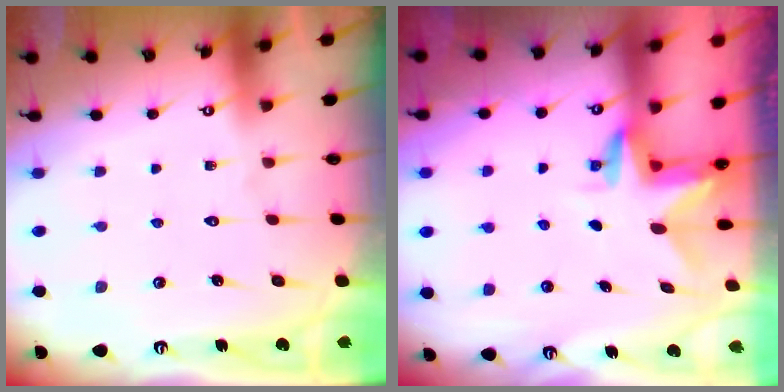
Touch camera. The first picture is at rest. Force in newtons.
{"total": 2.9, "press": 2.9, "slide": 0.3}